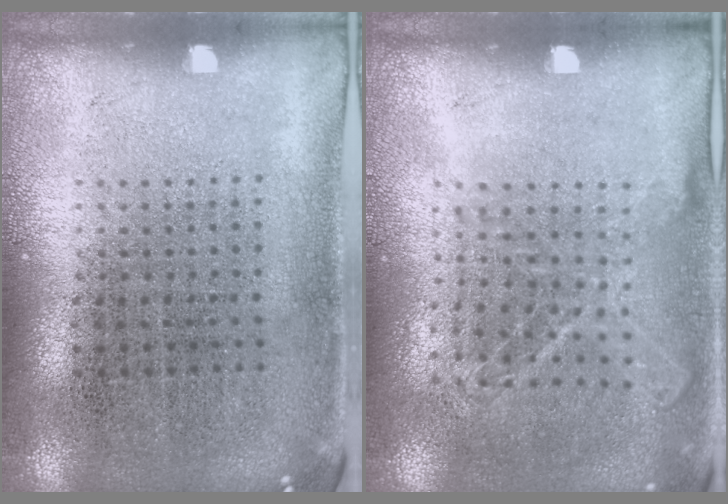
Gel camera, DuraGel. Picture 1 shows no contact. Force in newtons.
{"total": 1.1, "press": 1.0, "slide": 0.3}